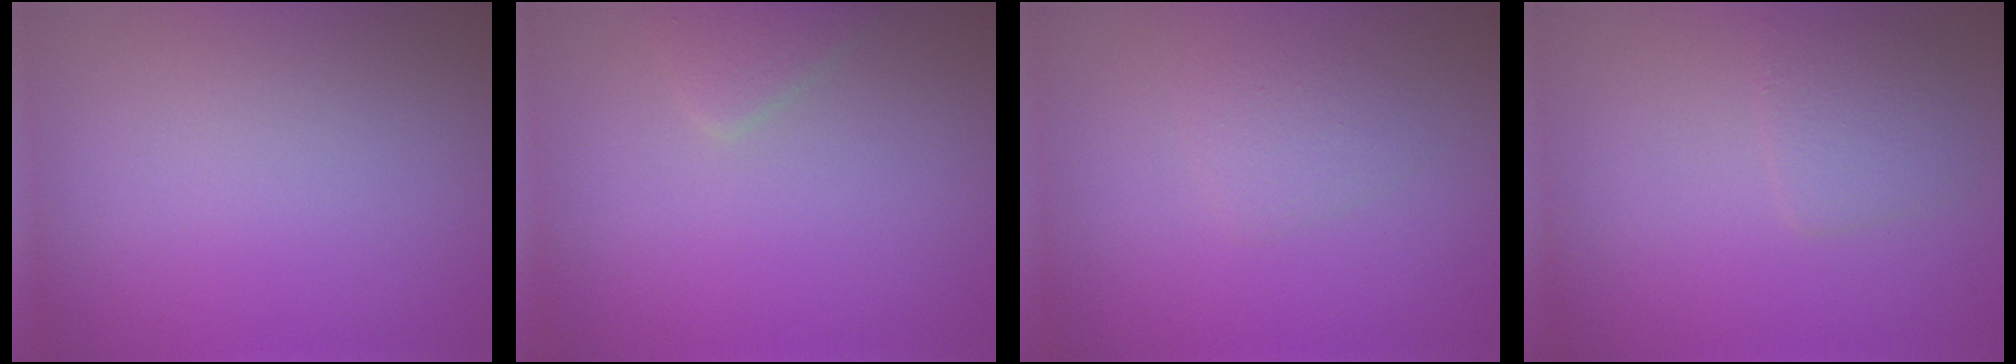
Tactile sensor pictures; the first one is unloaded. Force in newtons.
{"total": 1.3, "press": 1.3, "slide": 0.1}
{"total": 1.4, "press": 1.4, "slide": 0.1}
{"total": 1.9, "press": 1.9, "slide": 0.0}